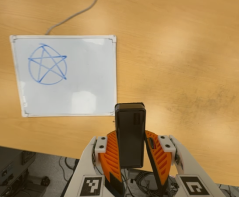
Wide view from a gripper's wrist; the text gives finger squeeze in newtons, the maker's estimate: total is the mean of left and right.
{"total": 6.0, "left": 5.6, "right": 6.5}